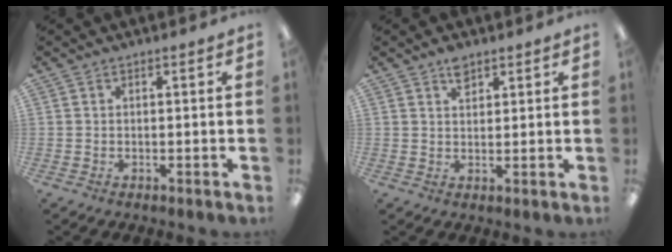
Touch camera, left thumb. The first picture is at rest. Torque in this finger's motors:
{"motor_torque": [0.56, 0.17, 0.18, -0.31, 0.02]}